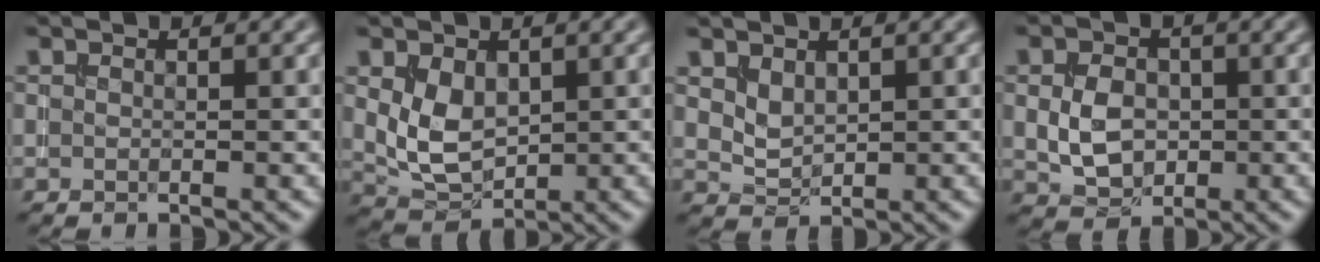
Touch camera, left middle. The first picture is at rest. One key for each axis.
{"total": 4.1, "fx": 0.8, "fy": 2.9, "fz": 2.8, "tx": -0.061, "ty": -0.007, "tz": 0.022}
{"total": 1.8, "fx": 1.1, "fy": 1.0, "fz": 0.9, "tx": -0.018, "ty": -0.005, "tz": 0.028}
{"total": 4.0, "fx": -0.1, "fy": 3.1, "fz": 2.5, "tx": -0.056, "ty": -0.004, "tz": -0.002}